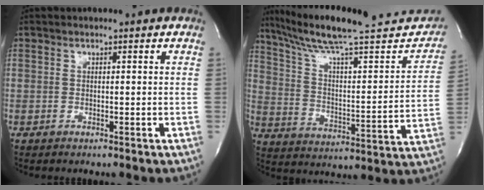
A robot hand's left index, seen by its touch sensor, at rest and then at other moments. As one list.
[{"total": 26.7, "force": [23.2, 3.6, 12.9], "torque": [-0.199, -0.016, 0.326]}]